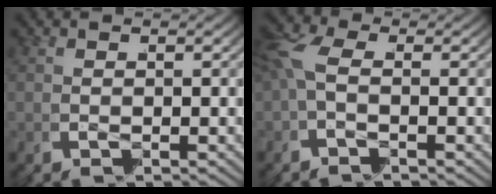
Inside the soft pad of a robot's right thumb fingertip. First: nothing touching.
{"total": 2.1, "force": [0.0, 1.3, 1.7], "torque": [-0.045, 0.001, -0.008]}